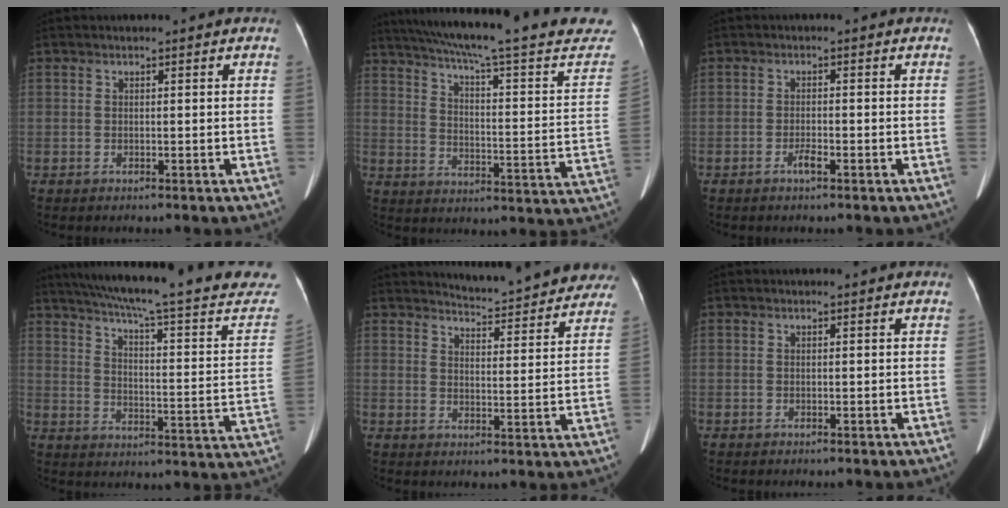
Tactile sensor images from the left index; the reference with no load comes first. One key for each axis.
{"total": 30.7, "fx": 26.6, "fy": 2.5, "fz": 15.2, "tx": -0.228, "ty": -0.057, "tz": 0.331}
{"total": 1.7, "fx": -1.3, "fy": 0.2, "fz": 1.1, "tx": -0.027, "ty": -0.004, "tz": -0.021}
{"total": 30.1, "fx": 26.1, "fy": 2.7, "fz": 14.8, "tx": -0.221, "ty": -0.056, "tz": 0.324}
{"total": 15.1, "fx": 14.4, "fy": 2.2, "fz": 4.0, "tx": -0.040, "ty": -0.028, "tz": 0.162}
{"total": 0.0}